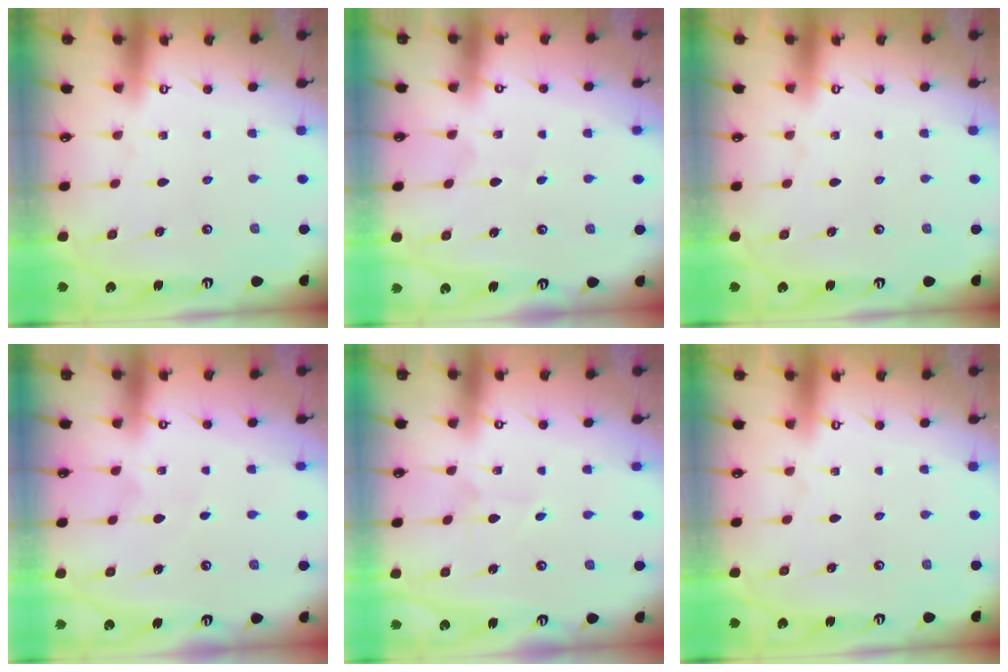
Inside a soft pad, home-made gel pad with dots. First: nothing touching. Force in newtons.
{"total": 3.0, "press": 3.0, "slide": 0.3}
{"total": 0.0}
{"total": 3.8, "press": 3.8, "slide": 0.1}
{"total": 2.6, "press": 2.6, "slide": 0.2}
{"total": 0.0}